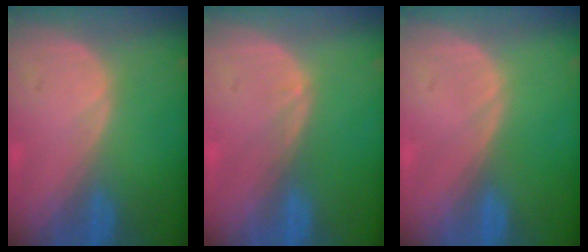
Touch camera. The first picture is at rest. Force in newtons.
{"total": 0.8, "press": 0.7, "slide": 0.1}
{"total": 0.0}